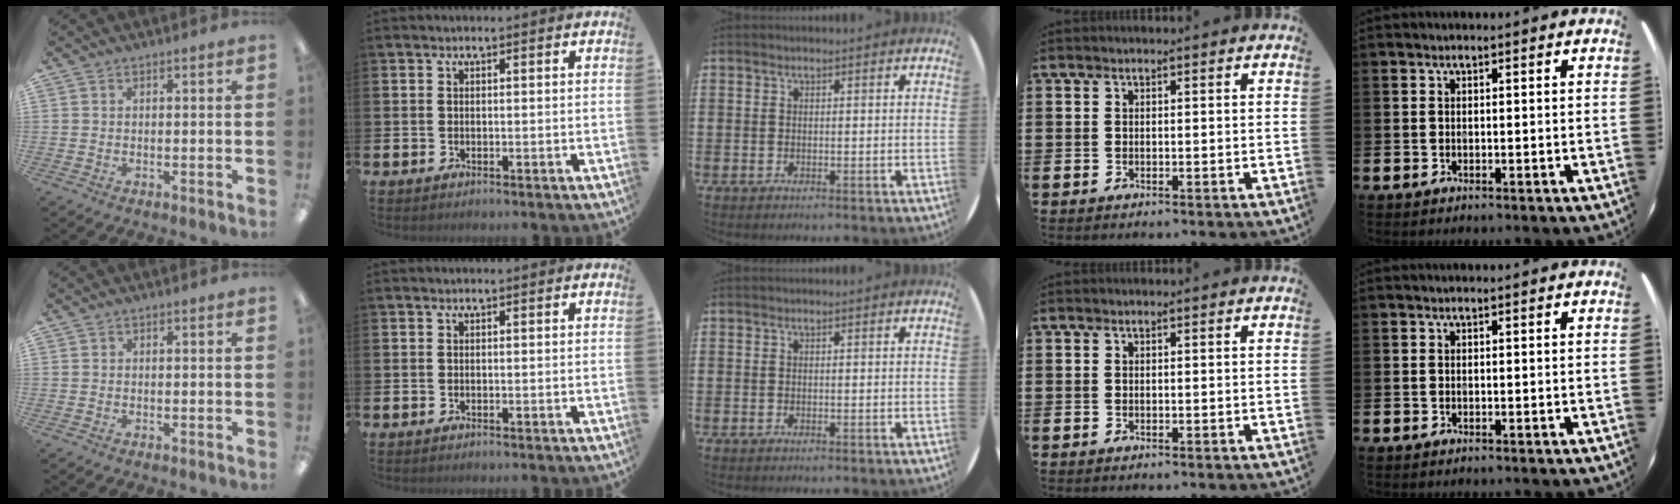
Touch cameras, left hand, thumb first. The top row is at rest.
{}